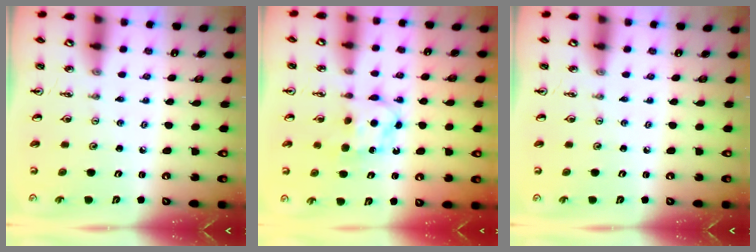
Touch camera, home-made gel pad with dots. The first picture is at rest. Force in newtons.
{"total": 6.7, "press": 6.7, "slide": 0.3}
{"total": 0.0}